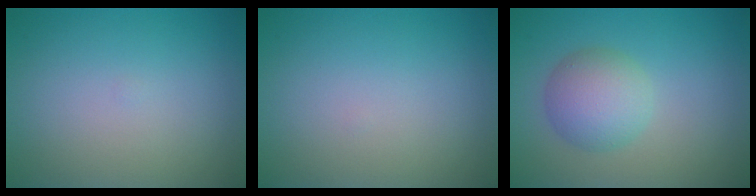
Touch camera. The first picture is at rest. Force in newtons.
{"total": 0.0}
{"total": 4.0, "press": 4.0, "slide": 0.1}